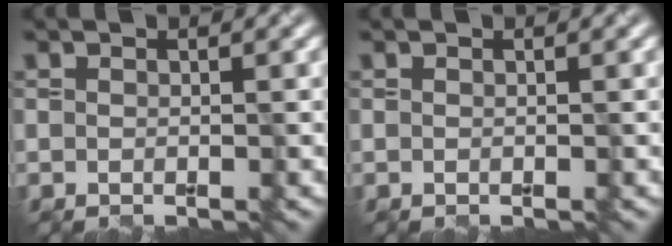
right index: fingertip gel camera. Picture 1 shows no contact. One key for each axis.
{"total": 0.0}